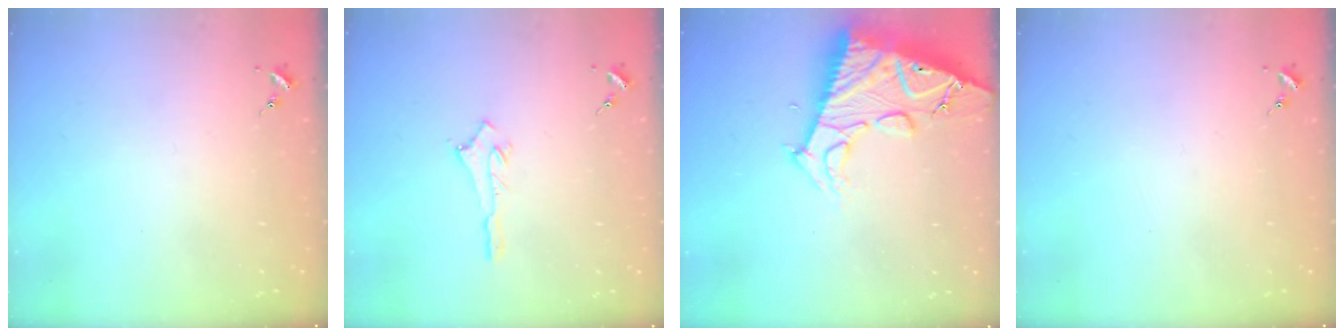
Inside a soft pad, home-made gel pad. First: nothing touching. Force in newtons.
{"total": 2.7, "press": 2.7, "slide": 0.2}
{"total": 20.6, "press": 20.5, "slide": 2.0}
{"total": 0.0}